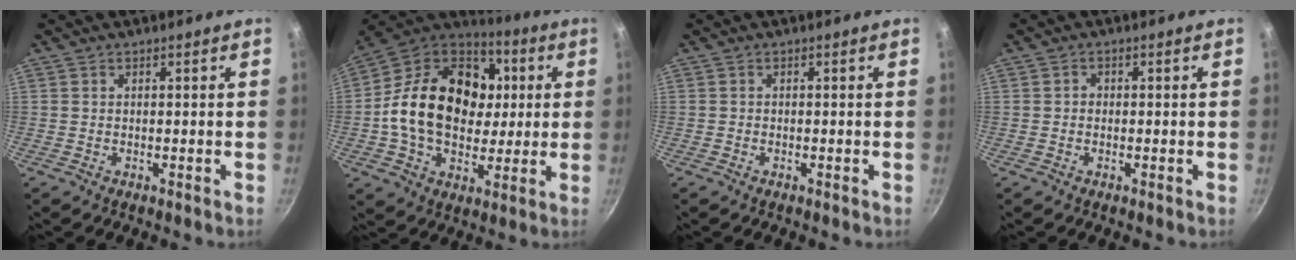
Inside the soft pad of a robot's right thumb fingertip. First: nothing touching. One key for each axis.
{"total": 24.6, "fx": 2.0, "fy": 18.1, "fz": 16.5, "tx": -0.259, "ty": 0.025, "tz": 0.026}
{"total": 0.0}
{"total": 0.9, "fx": -0.2, "fy": 0.9, "fz": 0.3, "tx": -0.003, "ty": 0.004, "tz": -0.004}